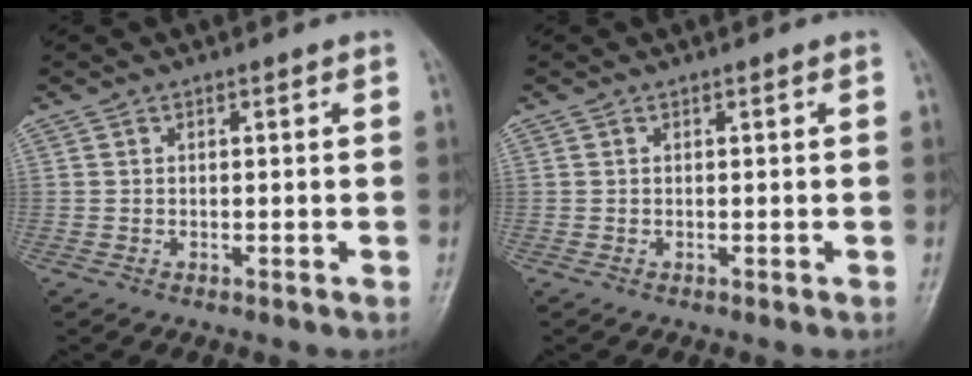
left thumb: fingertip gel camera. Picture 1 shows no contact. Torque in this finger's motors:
{"motor_torque": [0.00, 0.00, 0.00, 0.00, 0.00]}